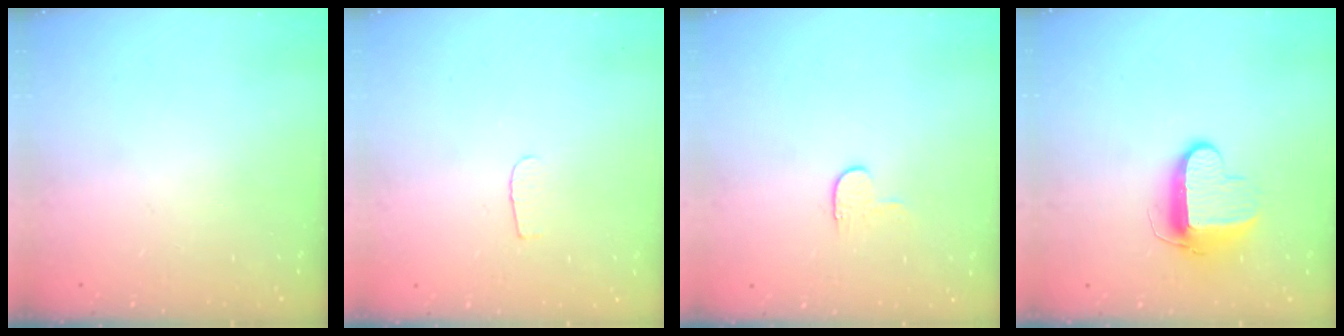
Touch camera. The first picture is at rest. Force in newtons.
{"total": 3.7, "press": 3.6, "slide": 0.4}
{"total": 3.5, "press": 3.5, "slide": 0.4}
{"total": 9.6, "press": 9.6, "slide": 0.8}